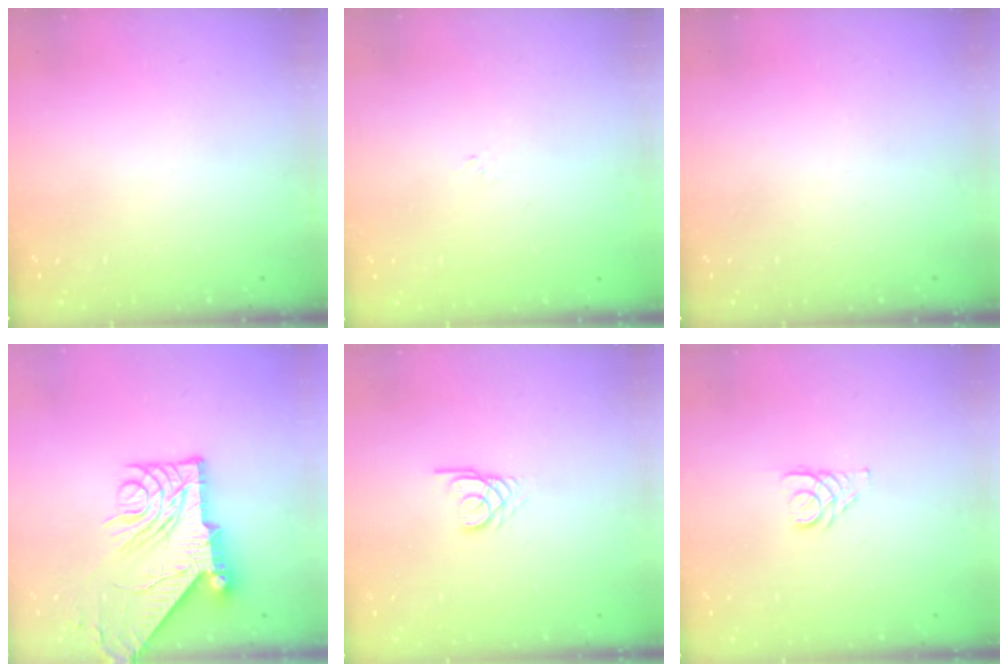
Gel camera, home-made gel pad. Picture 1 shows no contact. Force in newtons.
{"total": 1.2, "press": 1.2, "slide": 0.4}
{"total": 0.0}
{"total": 13.5, "press": 13.4, "slide": 1.7}
{"total": 2.4, "press": 2.4, "slide": 0.3}
{"total": 2.9, "press": 2.9, "slide": 0.3}